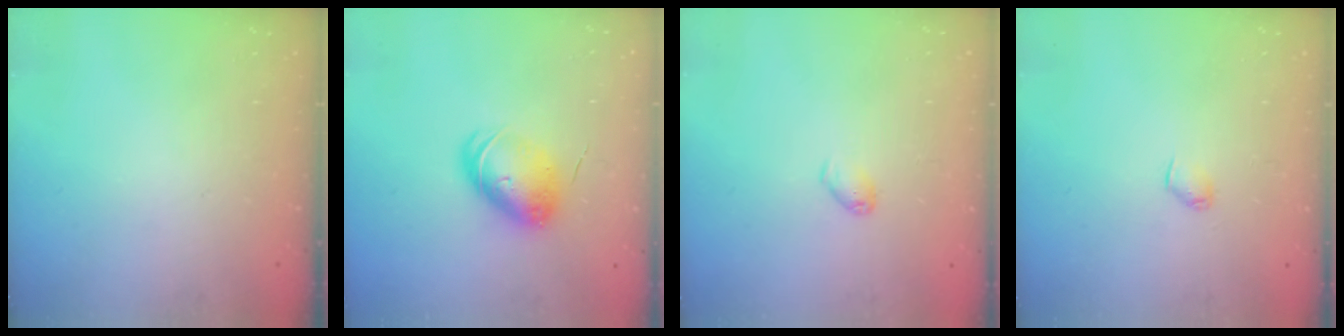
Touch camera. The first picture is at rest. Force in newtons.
{"total": 8.5, "press": 8.4, "slide": 1.1}
{"total": 3.2, "press": 3.2, "slide": 0.5}
{"total": 3.9, "press": 3.9, "slide": 0.5}